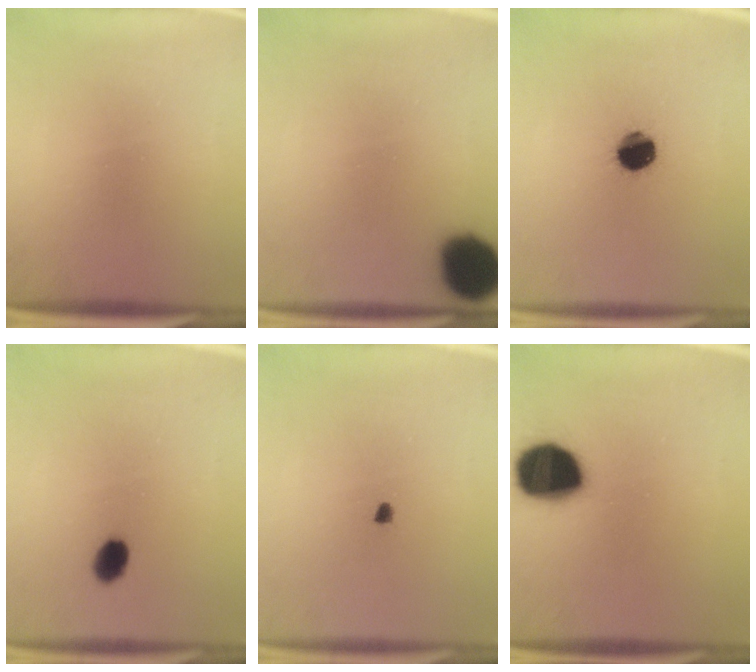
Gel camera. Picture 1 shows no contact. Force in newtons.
{"total": 14.8}
{"total": 9.8}
{"total": 3.9}
{"total": 1.0}
{"total": 18.0}